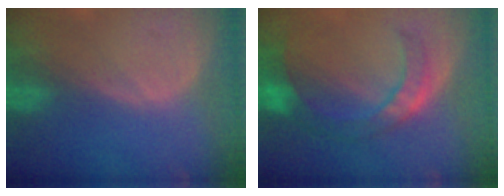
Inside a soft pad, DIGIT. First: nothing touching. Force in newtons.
{"total": 7.4, "press": 7.2, "slide": 1.9}